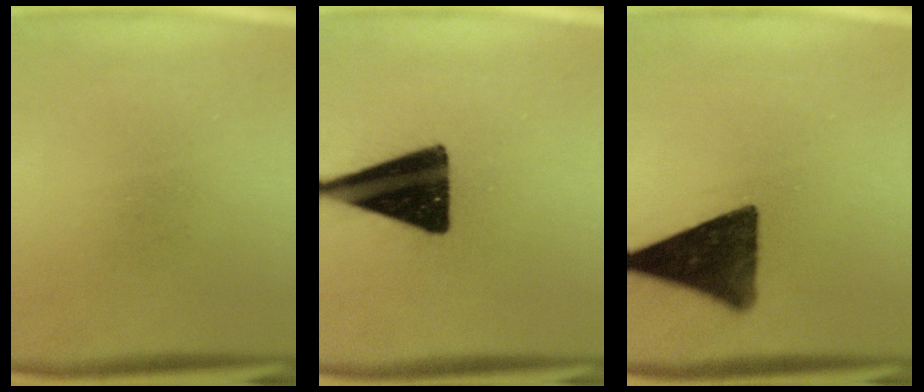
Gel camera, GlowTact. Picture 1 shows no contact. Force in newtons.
{"total": 18.0}
{"total": 13.2}